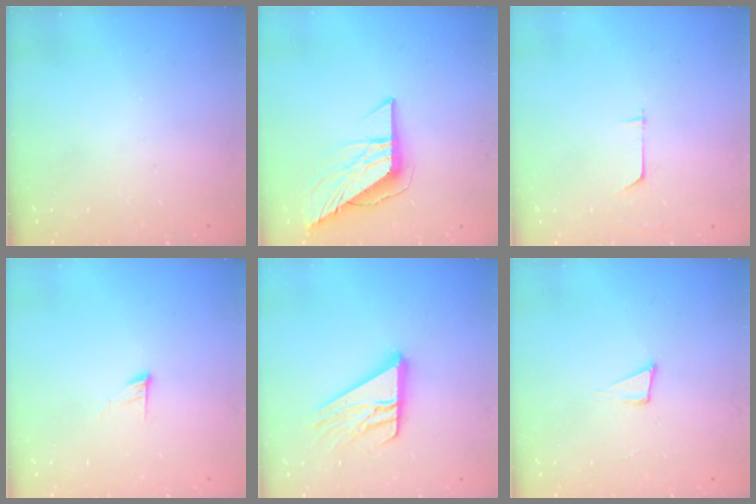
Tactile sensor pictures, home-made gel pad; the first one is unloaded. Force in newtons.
{"total": 10.6, "press": 10.5, "slide": 1.1}
{"total": 3.2, "press": 3.2, "slide": 0.3}
{"total": 4.5, "press": 4.5, "slide": 0.4}
{"total": 15.4, "press": 15.3, "slide": 1.4}
{"total": 3.9, "press": 2.4, "slide": 3.1}